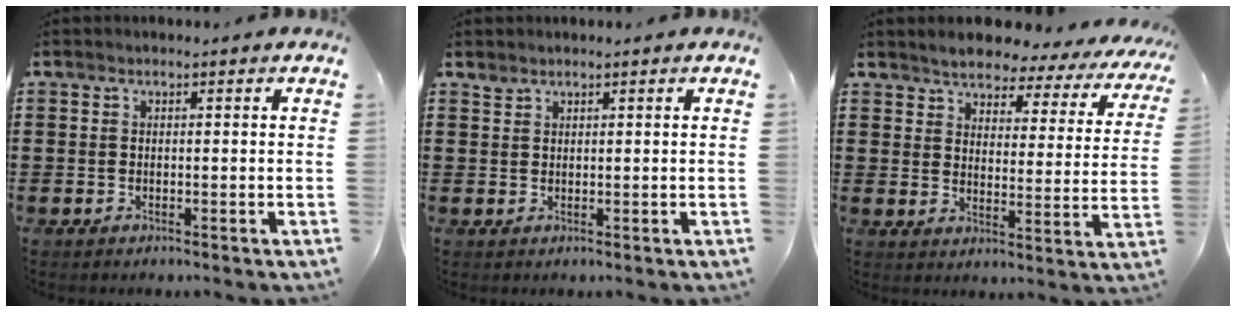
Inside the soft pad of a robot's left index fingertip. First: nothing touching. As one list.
[{"total": 1.1, "force": [1.0, 0.3, 0.0], "torque": [-0.003, 0.000, 0.021]}, {"total": 5.6, "force": [5.3, 1.0, 1.4], "torque": [-0.044, -0.026, 0.092]}]